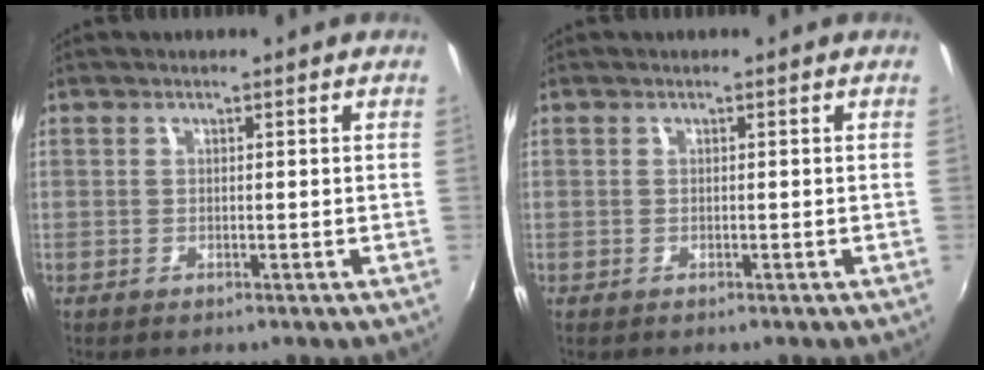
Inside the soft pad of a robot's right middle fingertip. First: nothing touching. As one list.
[{"total": 0.0}]